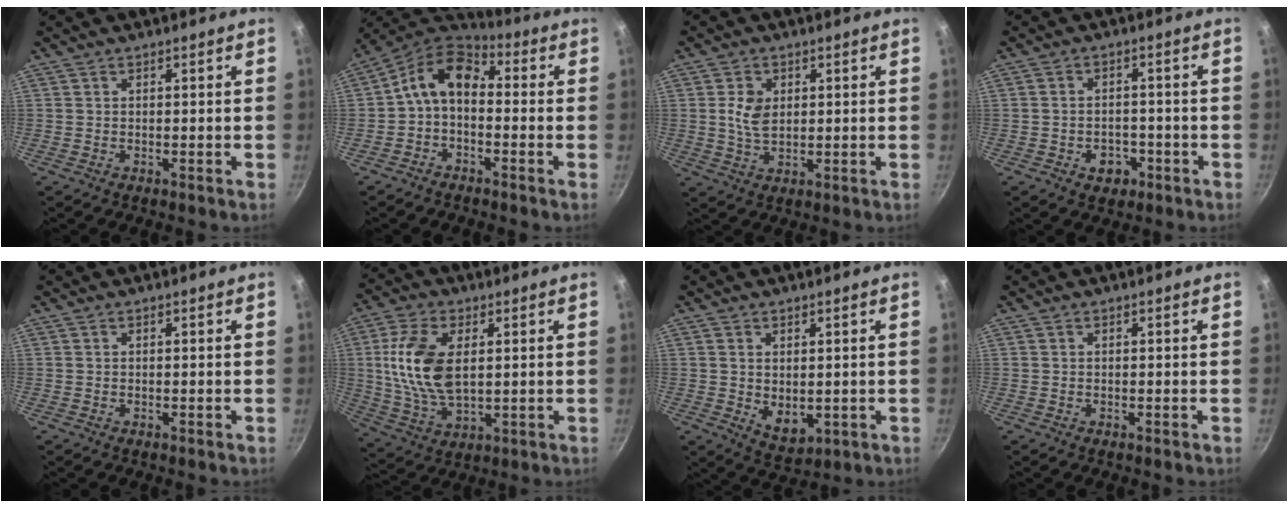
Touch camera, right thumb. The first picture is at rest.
{"total": 9.3, "force": [-0.9, 6.1, 7.0], "torque": [-0.118, 0.044, -0.036]}
{"total": 5.7, "force": [1.0, 3.9, 4.0], "torque": [-0.067, -0.007, 0.021]}
{"total": 5.0, "force": [-2.2, 3.7, 2.6], "torque": [-0.023, 0.018, -0.025]}
{"total": 0.0}
{"total": 14.3, "force": [2.3, 8.0, 11.6], "torque": [-0.221, -0.005, 0.046]}
{"total": 5.7, "force": [0.4, 3.7, 4.3], "torque": [-0.065, -0.018, 0.017]}
{"total": 0.0}